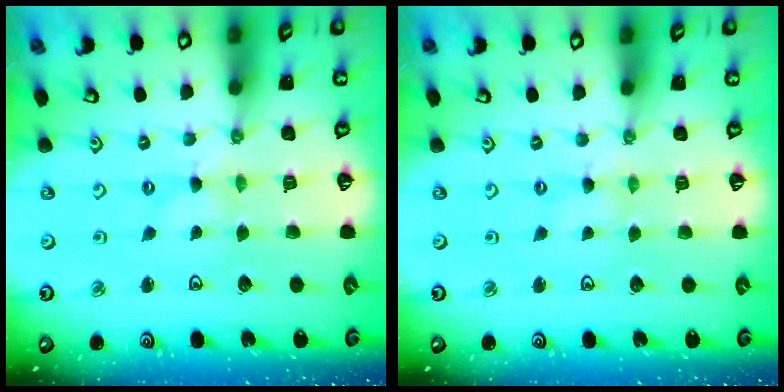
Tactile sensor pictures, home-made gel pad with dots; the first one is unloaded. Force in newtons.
{"total": 0.0}